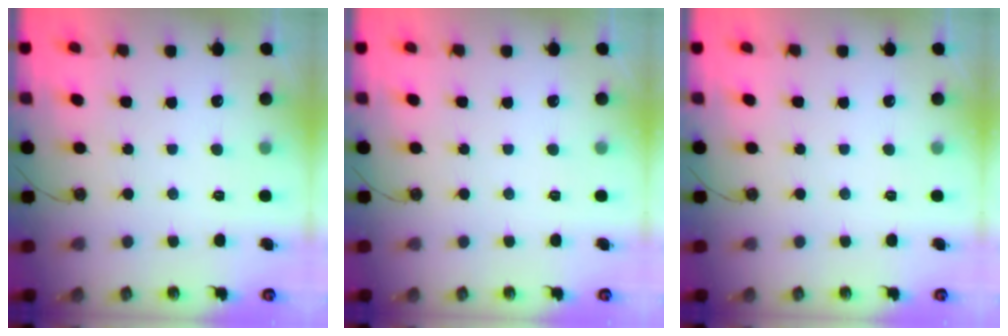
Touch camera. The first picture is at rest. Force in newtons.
{"total": 0.0}
{"total": 0.0}